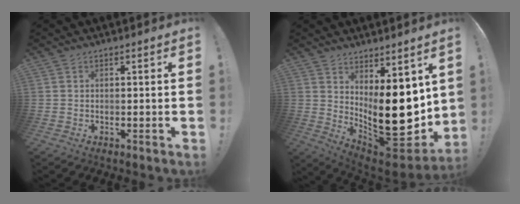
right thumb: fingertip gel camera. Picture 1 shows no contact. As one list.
[{"total": 19.0, "force": [0.8, 9.2, 16.7], "torque": [-0.224, -0.045, 0.033]}]